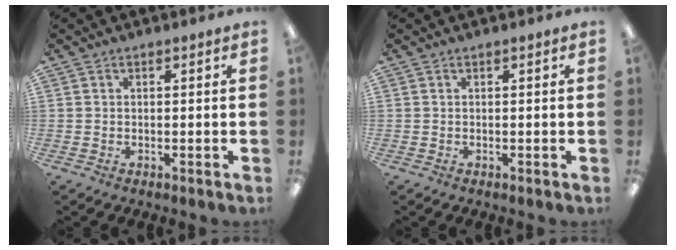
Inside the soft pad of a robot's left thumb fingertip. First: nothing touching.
{"total": 0.0}